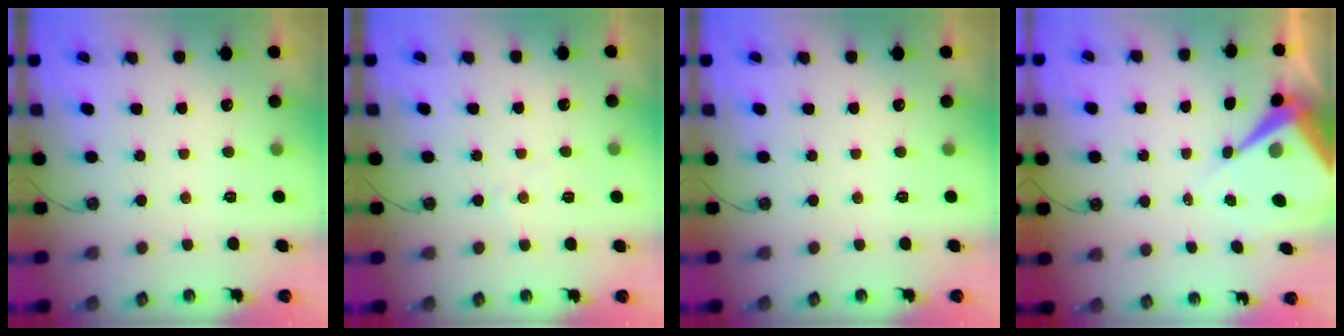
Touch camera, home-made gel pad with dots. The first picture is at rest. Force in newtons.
{"total": 3.8, "press": 3.7, "slide": 0.6}
{"total": 0.0}
{"total": 9.1, "press": 9.1, "slide": 0.7}